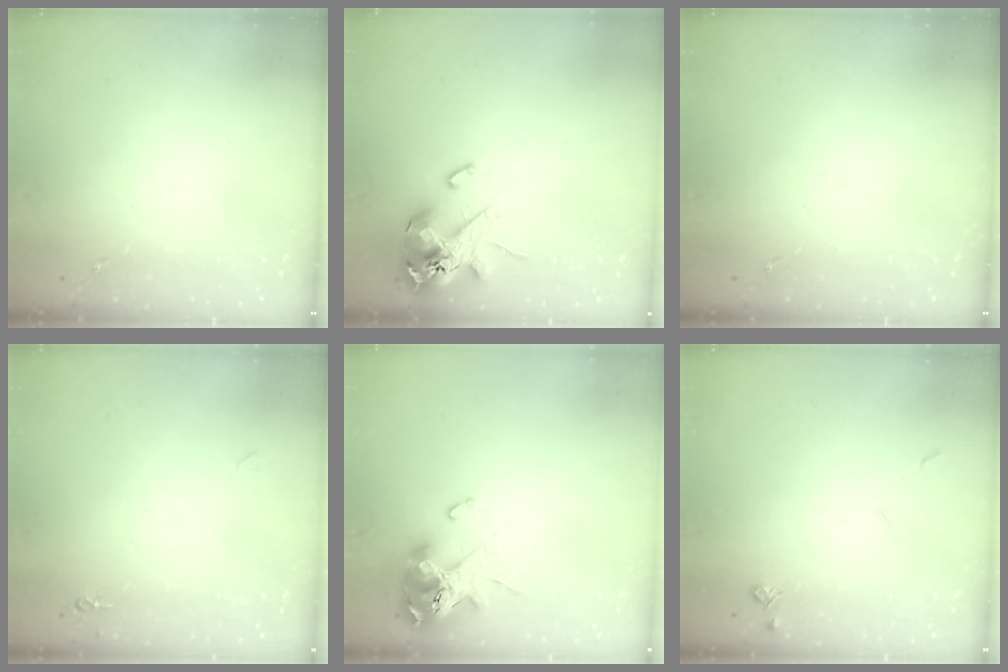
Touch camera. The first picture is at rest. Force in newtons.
{"total": 14.1, "press": 13.9, "slide": 2.5}
{"total": 0.0}
{"total": 3.8, "press": 3.8, "slide": 0.6}
{"total": 11.9, "press": 11.8, "slide": 1.5}
{"total": 4.0, "press": 3.9, "slide": 0.7}